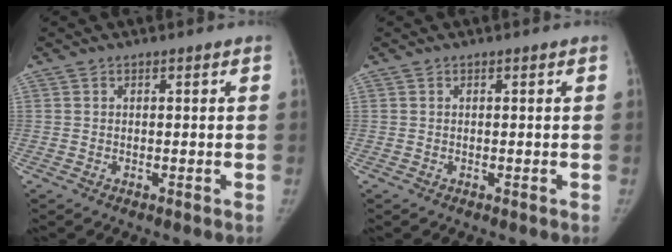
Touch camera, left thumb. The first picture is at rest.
{"total": 0.0}